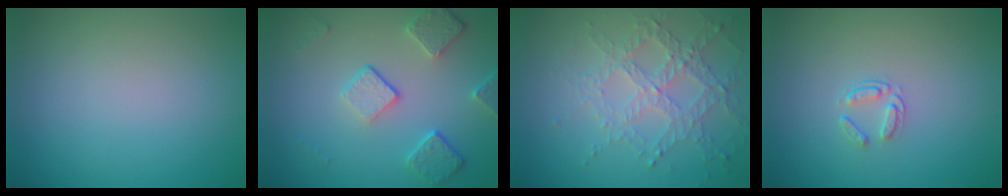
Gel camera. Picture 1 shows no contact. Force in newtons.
{"total": 4.1, "press": 3.2, "slide": 2.7}
{"total": 4.6, "press": 3.2, "slide": 3.4}
{"total": 1.4, "press": 0.9, "slide": 1.1}